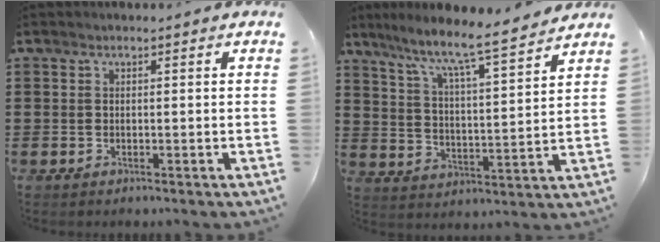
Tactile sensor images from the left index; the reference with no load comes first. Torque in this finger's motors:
{"motor_torque": [2.14, 0.00, 0.37, 0.21]}